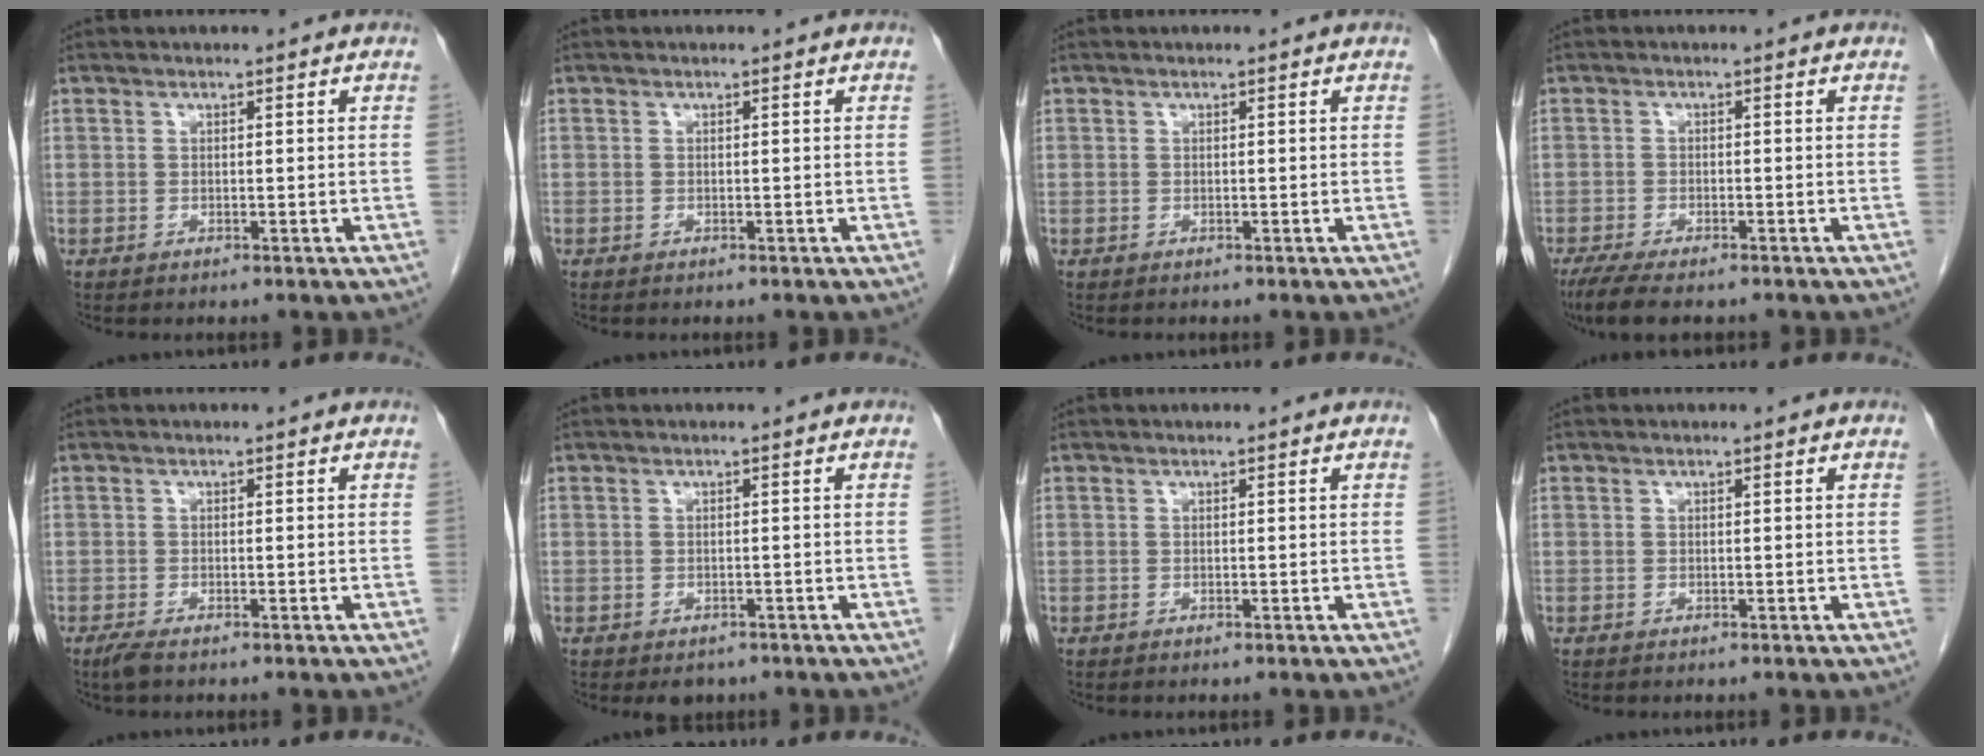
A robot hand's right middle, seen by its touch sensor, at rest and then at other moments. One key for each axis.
{"total": 0.0}
{"total": 0.0}
{"total": 6.8, "fx": -5.3, "fy": 1.8, "fz": 4.0, "tx": -0.068, "ty": -0.015, "tz": -0.083}
{"total": 1.7, "fx": -1.2, "fy": 0.3, "fz": 1.1, "tx": -0.031, "ty": -0.006, "tz": -0.023}
{"total": 2.4, "fx": -1.8, "fy": 1.4, "fz": 0.8, "tx": -0.009, "ty": 0.000, "tz": -0.017}
{"total": 0.0}
{"total": 0.0}